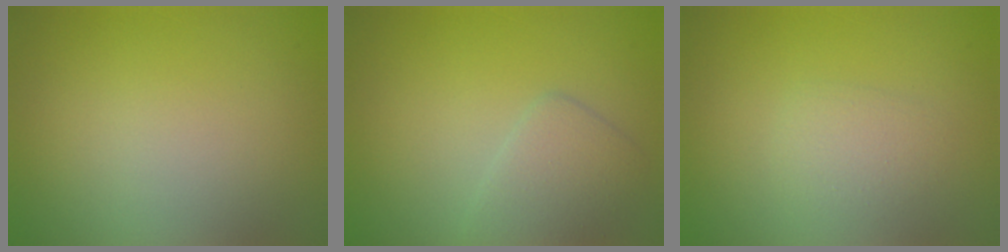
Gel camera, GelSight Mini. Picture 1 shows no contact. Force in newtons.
{"total": 2.8, "press": 2.8, "slide": 0.2}
{"total": 1.6, "press": 1.6, "slide": 0.1}